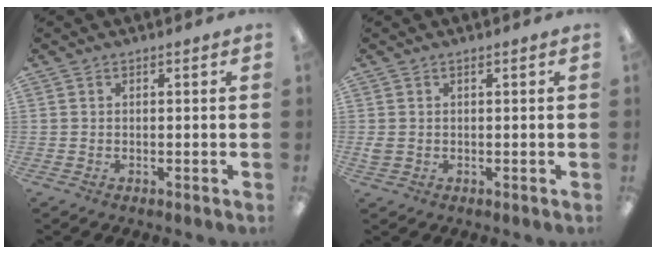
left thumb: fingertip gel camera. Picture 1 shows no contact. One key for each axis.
{"total": 1.5, "fx": 0.2, "fy": 1.2, "fz": 0.8, "tx": -0.017, "ty": 0.006, "tz": 0.002}